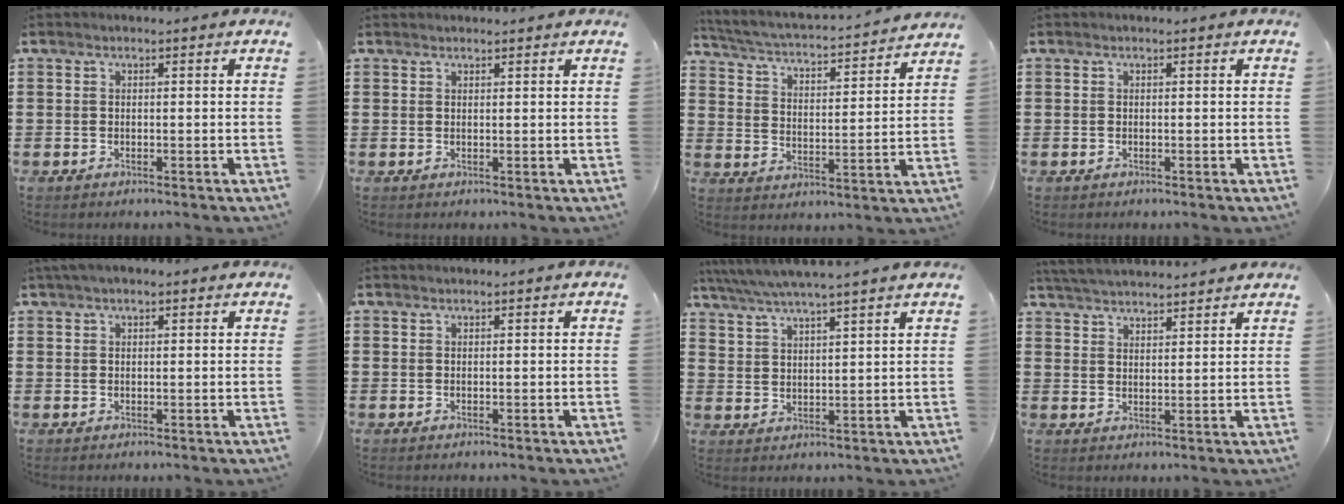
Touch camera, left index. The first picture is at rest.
{"total": 1.0, "force": [1.0, 0.1, 0.1], "torque": [-0.002, 0.000, 0.020]}
{"total": 2.8, "force": [2.6, 0.0, 1.0], "torque": [-0.038, -0.027, 0.033]}
{"total": 0.0}
{"total": 2.0, "force": [1.4, 0.6, 1.2], "torque": [-0.025, 0.006, 0.025]}
{"total": 0.5, "force": [0.5, 0.0, 0.1], "torque": [-0.004, -0.001, 0.011]}
{"total": 5.0, "force": [4.8, -0.3, 1.5], "torque": [-0.046, -0.019, 0.084]}
{"total": 3.9, "force": [3.9, -0.2, 0.3], "torque": [-0.020, -0.015, 0.070]}